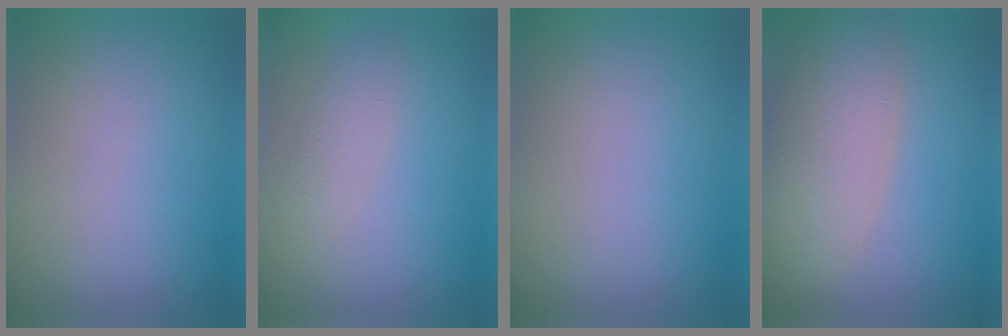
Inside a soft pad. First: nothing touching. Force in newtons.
{"total": 1.8, "press": 1.8, "slide": 0.2}
{"total": 0.0}
{"total": 7.0, "press": 7.0, "slide": 0.6}